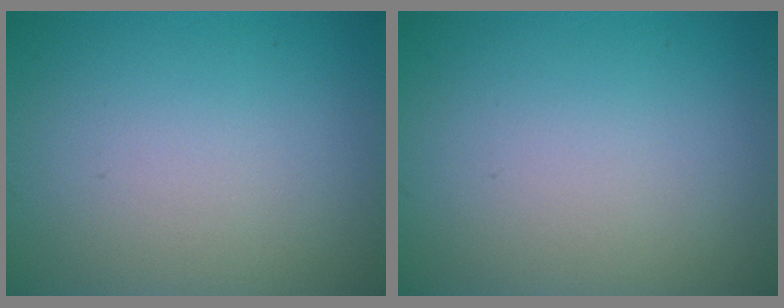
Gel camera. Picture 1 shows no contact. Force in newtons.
{"total": 0.0}